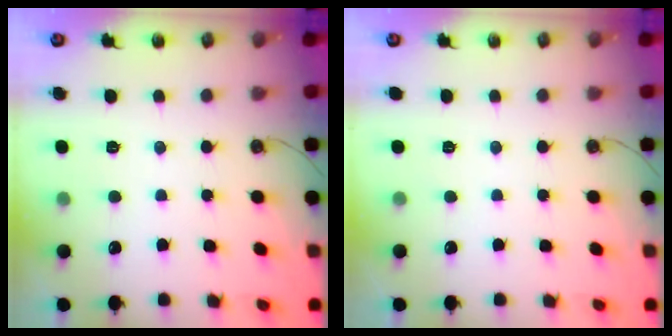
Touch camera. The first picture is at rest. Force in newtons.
{"total": 0.0}